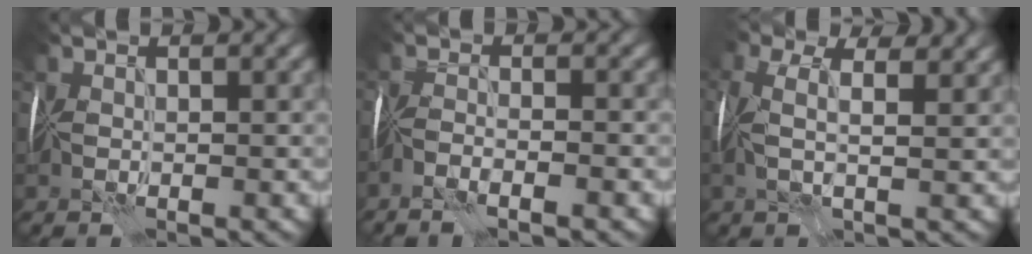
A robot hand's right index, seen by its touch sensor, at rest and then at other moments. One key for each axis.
{"total": 2.7, "fx": -1.9, "fy": 0.0, "fz": 1.9, "tx": -0.046, "ty": 0.008, "tz": -0.043}
{"total": 7.1, "fx": 2.7, "fy": 3.6, "fz": 5.5, "tx": -0.130, "ty": 0.031, "tz": 0.032}